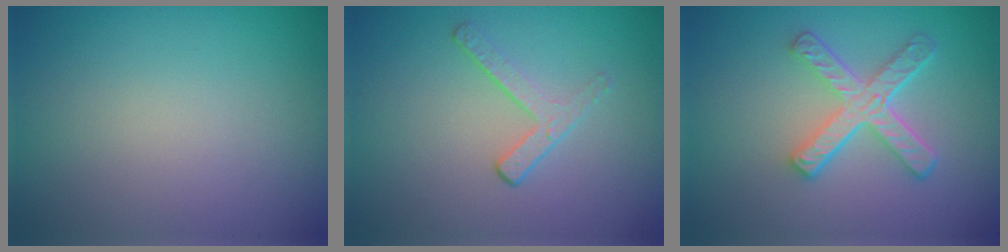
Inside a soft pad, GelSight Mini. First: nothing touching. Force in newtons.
{"total": 1.8, "press": 1.1, "slide": 1.4}
{"total": 4.8, "press": 3.3, "slide": 3.4}